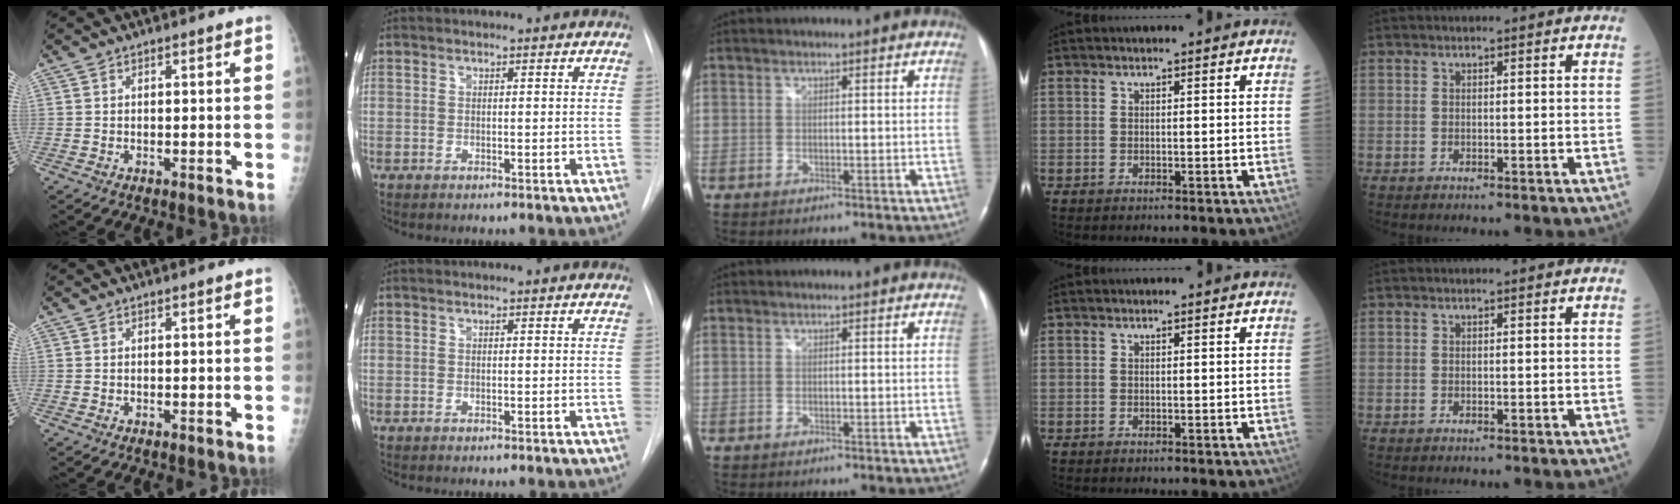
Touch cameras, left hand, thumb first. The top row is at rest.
{}